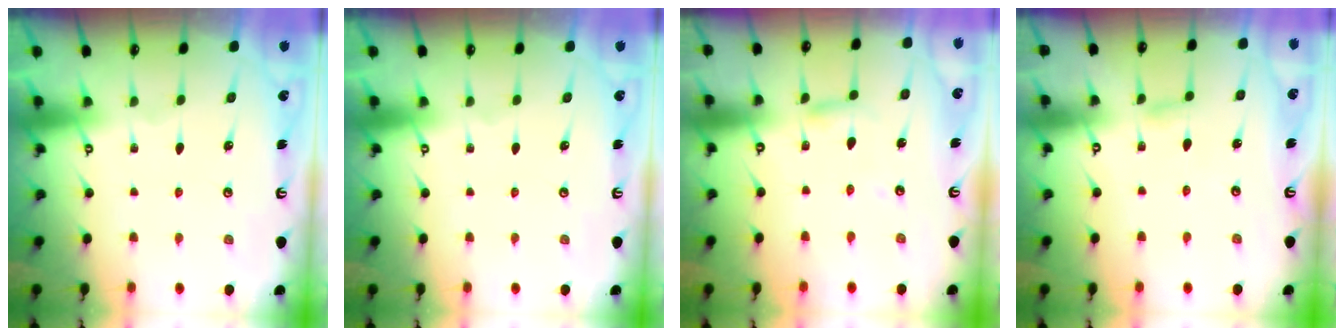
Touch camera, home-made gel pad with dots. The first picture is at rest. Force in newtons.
{"total": 0.0}
{"total": 2.8, "press": 2.7, "slide": 0.3}
{"total": 3.7, "press": 3.6, "slide": 0.5}